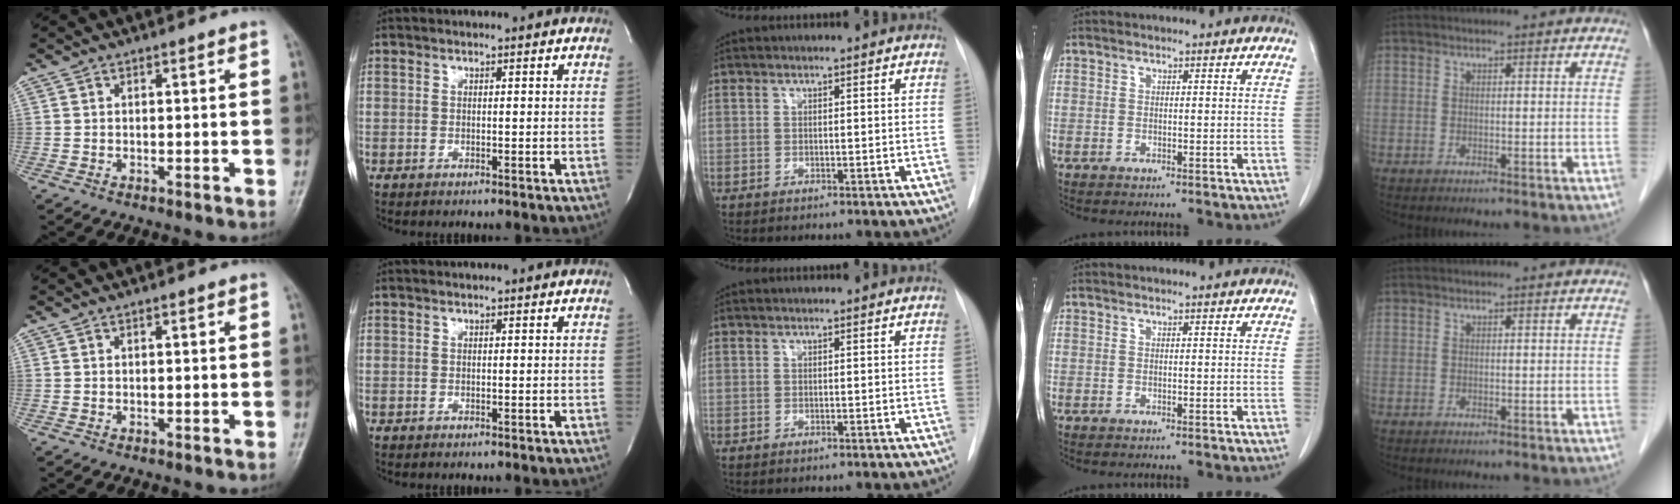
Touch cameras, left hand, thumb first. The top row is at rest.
{}